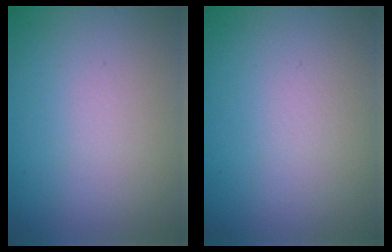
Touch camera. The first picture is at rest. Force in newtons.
{"total": 0.0}